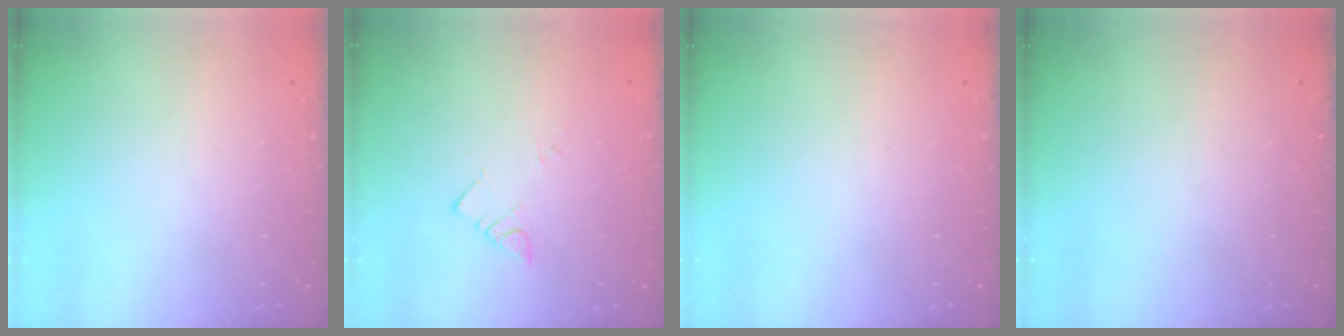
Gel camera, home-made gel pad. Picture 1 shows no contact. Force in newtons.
{"total": 4.0, "press": 4.0, "slide": 0.1}
{"total": 0.0}
{"total": 0.0}